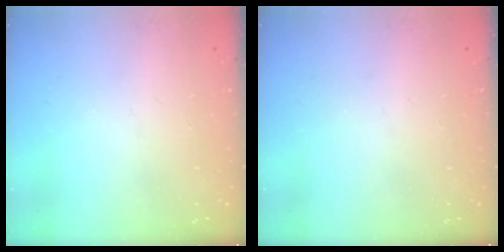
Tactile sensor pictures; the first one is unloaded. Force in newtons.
{"total": 0.0}